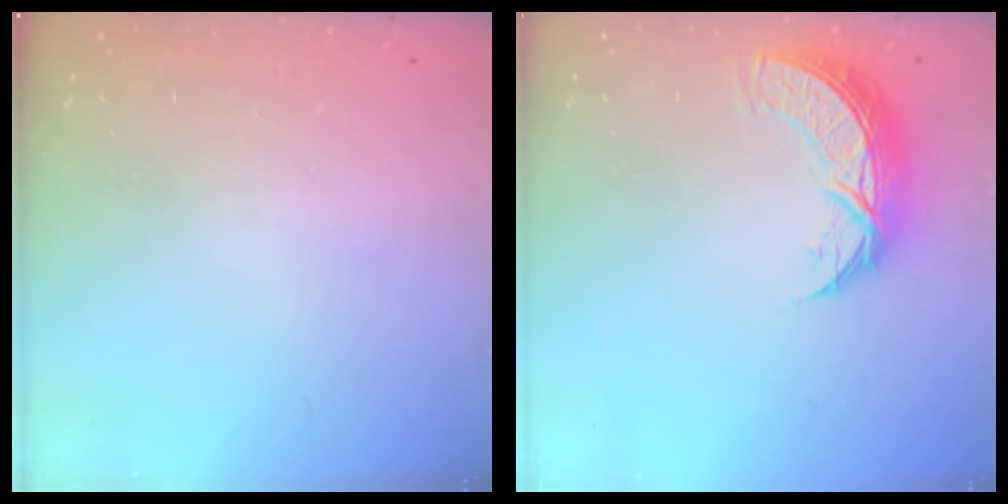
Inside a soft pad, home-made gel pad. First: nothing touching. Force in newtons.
{"total": 9.2, "press": 9.2, "slide": 0.6}